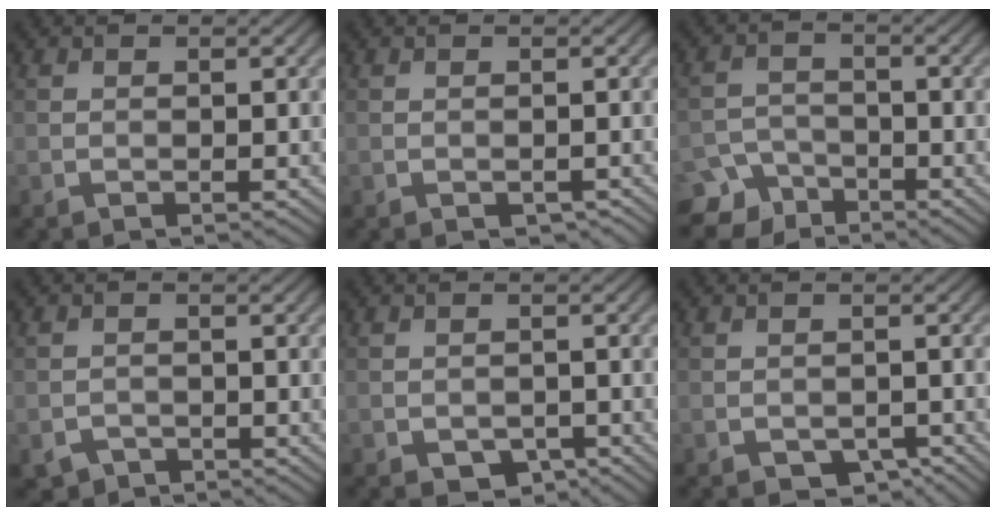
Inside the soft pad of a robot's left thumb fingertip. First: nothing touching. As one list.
[{"total": 1.0, "force": [-0.6, 0.6, 0.5], "torque": [-0.011, -0.007, -0.007]}, {"total": 6.0, "force": [-4.6, 3.5, 1.3], "torque": [-0.021, -0.009, -0.086]}, {"total": 2.0, "force": [-1.5, 1.3, 0.5], "torque": [-0.007, -0.004, -0.031]}, {"total": 3.2, "force": [-1.9, 2.0, 1.6], "torque": [-0.028, -0.008, -0.026]}, {"total": 3.5, "force": [-2.3, 2.0, 1.7], "torque": [-0.029, -0.006, -0.030]}]